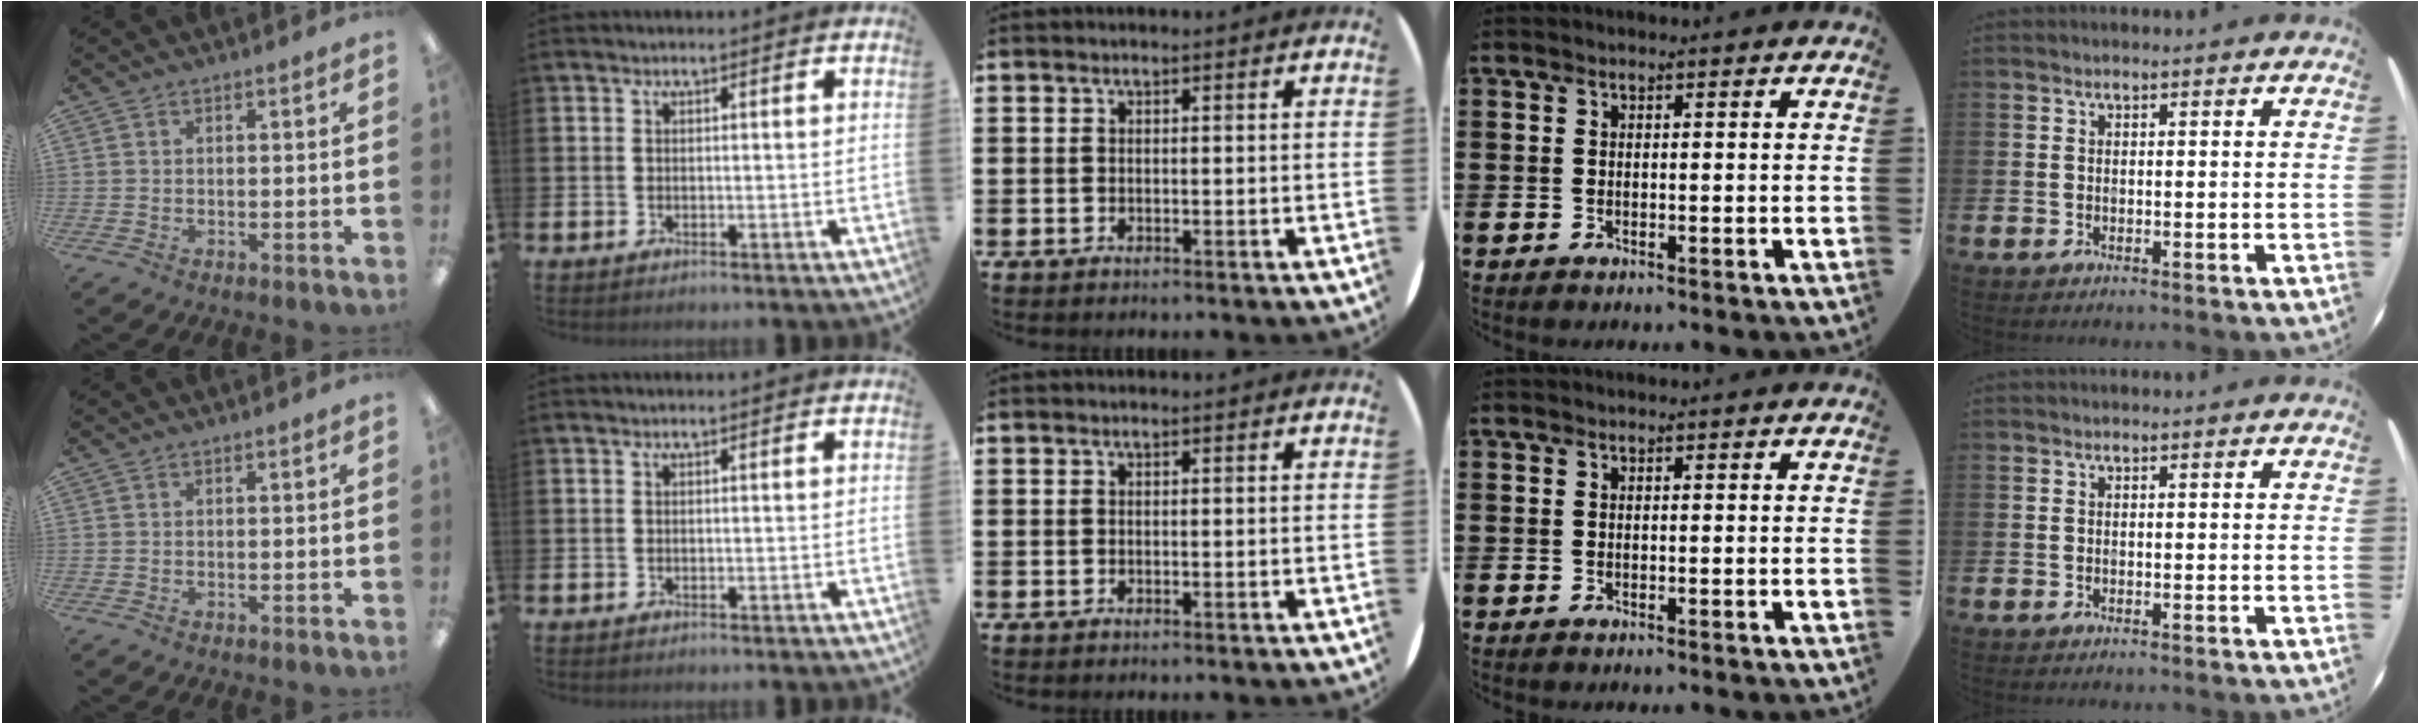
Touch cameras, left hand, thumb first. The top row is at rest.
{}